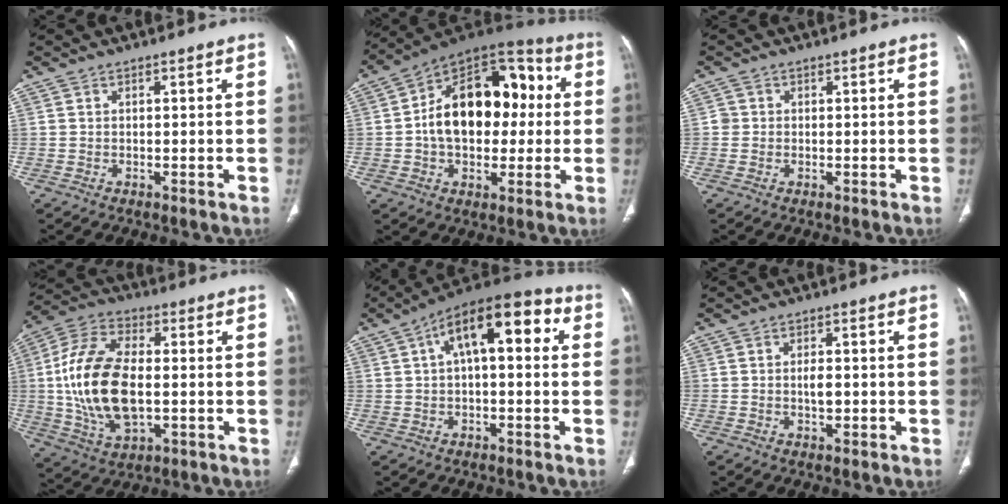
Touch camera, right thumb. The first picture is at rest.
{"total": 21.9, "force": [1.2, 13.9, 16.8], "torque": [-0.228, 0.038, 0.015]}
{"total": 1.2, "force": [0.0, 1.2, 0.2], "torque": [0.006, 0.004, -0.001]}
{"total": 18.8, "force": [-0.5, 10.2, 15.8], "torque": [-0.315, 0.008, -0.004]}
{"total": 14.9, "force": [3.7, 6.7, 12.8], "torque": [-0.172, 0.039, 0.048]}
{"total": 2.7, "force": [-0.3, 1.4, 2.2], "torque": [-0.035, 0.002, -0.004]}